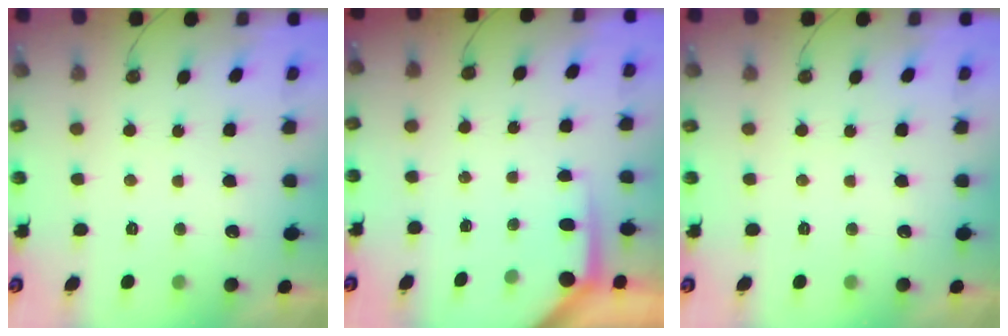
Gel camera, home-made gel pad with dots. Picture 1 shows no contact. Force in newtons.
{"total": 3.6, "press": 3.6, "slide": 0.3}
{"total": 0.0}